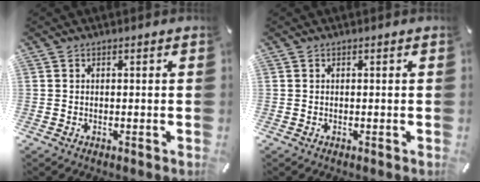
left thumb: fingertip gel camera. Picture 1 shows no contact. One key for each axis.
{"total": 0.0}